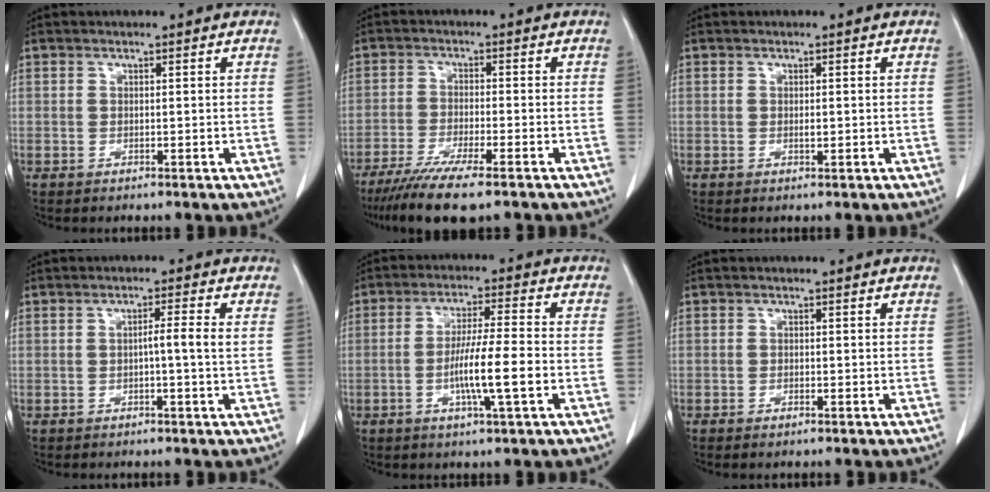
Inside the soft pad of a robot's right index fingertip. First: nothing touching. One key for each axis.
{"total": 9.6, "fx": -7.2, "fy": 0.6, "fz": 6.2, "tx": -0.100, "ty": -0.024, "tz": -0.118}
{"total": 0.8, "fx": 0.0, "fy": 0.2, "fz": 0.8, "tx": -0.014, "ty": -0.002, "tz": 0.001}
{"total": 2.7, "fx": -0.2, "fy": -0.5, "fz": 2.6, "tx": -0.040, "ty": 0.004, "tz": -0.003}
{"total": 8.6, "fx": -2.2, "fy": -0.2, "fz": 8.3, "tx": -0.150, "ty": -0.004, "tz": -0.043}
{"total": 0.7, "fx": -0.5, "fy": 0.2, "fz": 0.4, "tx": -0.010, "ty": -0.001, "tz": -0.003}